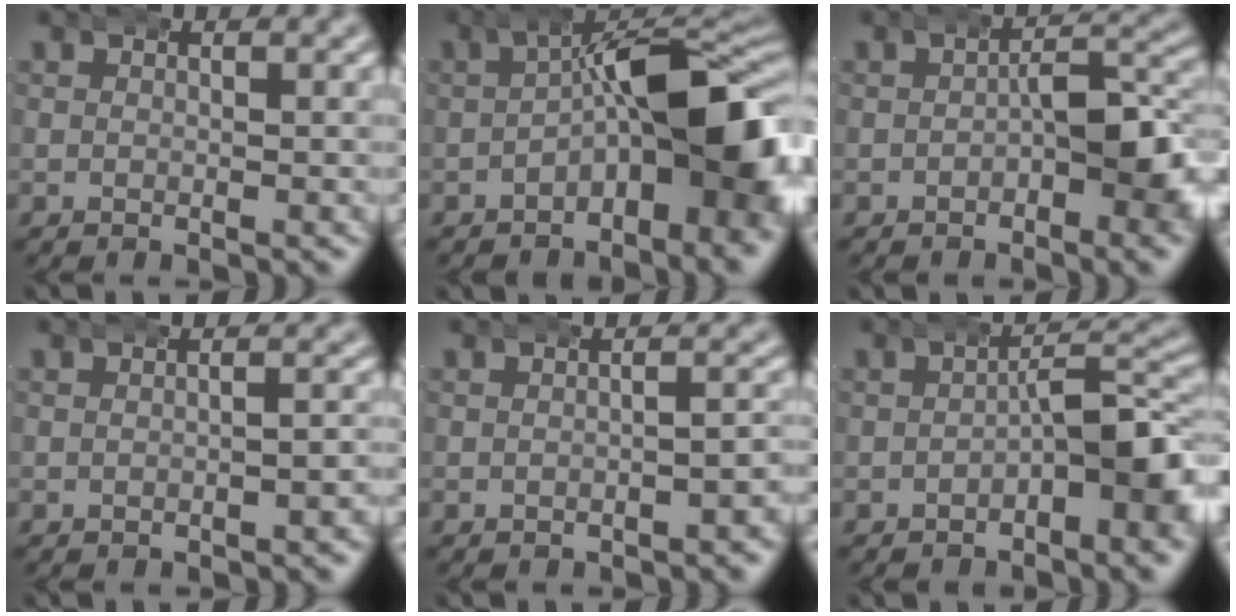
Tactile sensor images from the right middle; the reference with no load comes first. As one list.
[{"total": 10.7, "force": [-0.9, 4.6, 9.6], "torque": [-0.117, -0.005, -0.013]}, {"total": 3.9, "force": [-0.7, 1.3, 3.6], "torque": [-0.052, -0.003, -0.012]}, {"total": 1.4, "force": [-1.1, 0.4, 0.7], "torque": [-0.011, 0.000, -0.016]}, {"total": 2.0, "force": [-1.7, 0.6, 1.0], "torque": [-0.018, -0.003, -0.022]}, {"total": 4.5, "force": [-1.4, 1.4, 4.0], "torque": [-0.056, 0.001, -0.020]}]